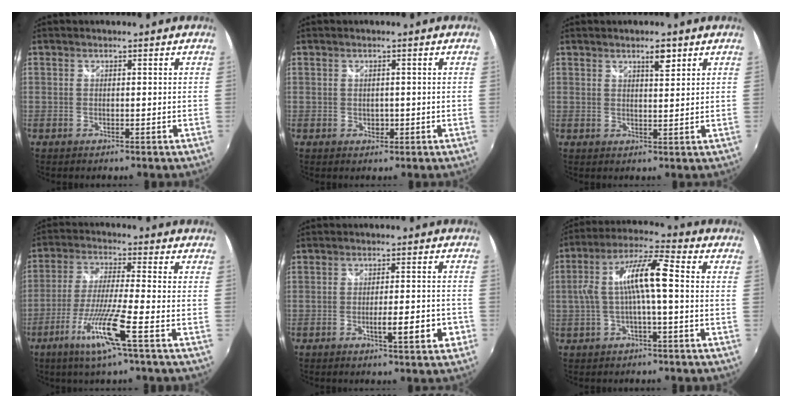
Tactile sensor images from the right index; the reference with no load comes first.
{"total": 1.3, "force": [-0.1, 1.1, 0.7], "torque": [-0.009, -0.001, 0.000]}
{"total": 3.1, "force": [2.0, 0.9, 2.2], "torque": [-0.031, 0.004, 0.033]}
{"total": 11.4, "force": [-5.5, -0.8, 9.9], "torque": [-0.212, -0.014, -0.108]}
{"total": 6.7, "force": [-2.8, 0.9, 6.0], "torque": [-0.094, -0.009, -0.039]}
{"total": 10.6, "force": [-0.4, 1.7, 10.5], "torque": [-0.206, 0.020, -0.007]}